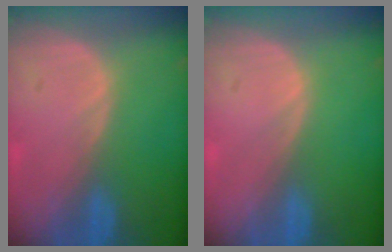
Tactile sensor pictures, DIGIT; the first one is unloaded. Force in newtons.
{"total": 0.0}